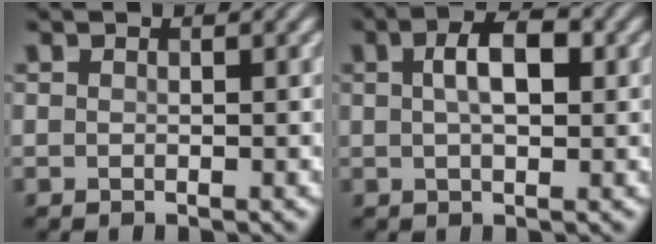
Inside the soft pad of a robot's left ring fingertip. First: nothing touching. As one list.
[{"total": 4.1, "force": [0.9, 1.8, 3.6], "torque": [-0.064, 0.008, 0.012]}]